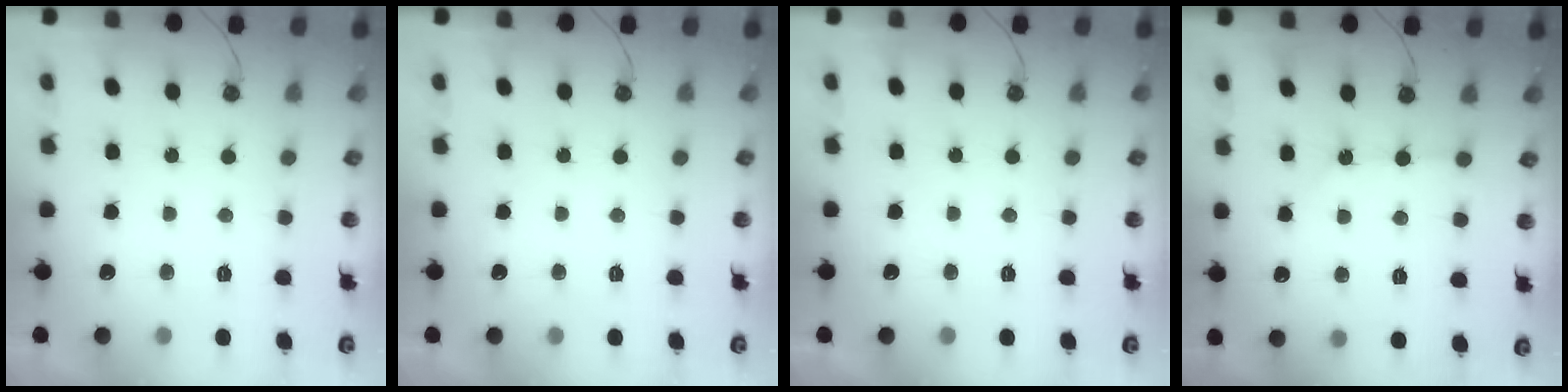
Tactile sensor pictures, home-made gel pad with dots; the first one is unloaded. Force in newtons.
{"total": 0.0}
{"total": 0.0}
{"total": 3.3, "press": 3.3, "slide": 0.6}